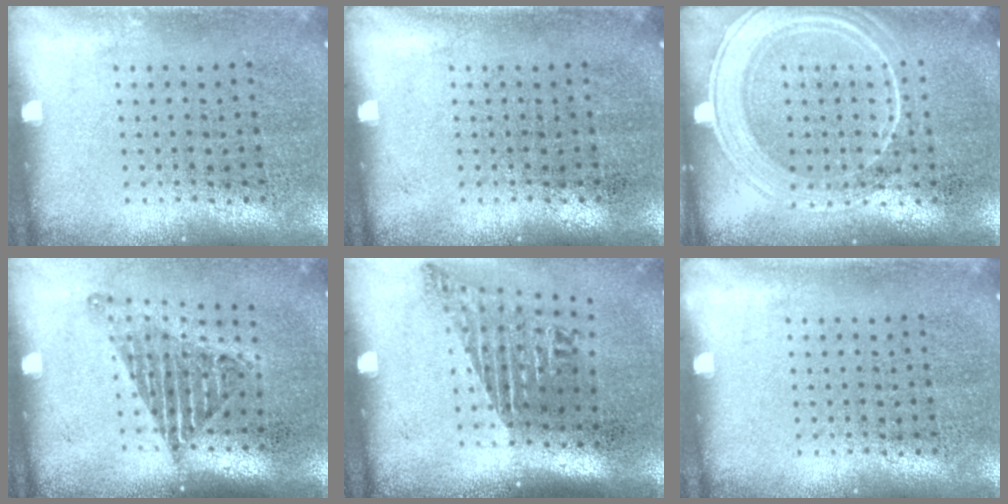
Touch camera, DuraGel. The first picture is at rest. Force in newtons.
{"total": 0.0}
{"total": 1.8, "press": 1.8, "slide": 0.2}
{"total": 1.5, "press": 1.2, "slide": 0.9}
{"total": 1.8, "press": 1.2, "slide": 1.3}
{"total": 0.0}